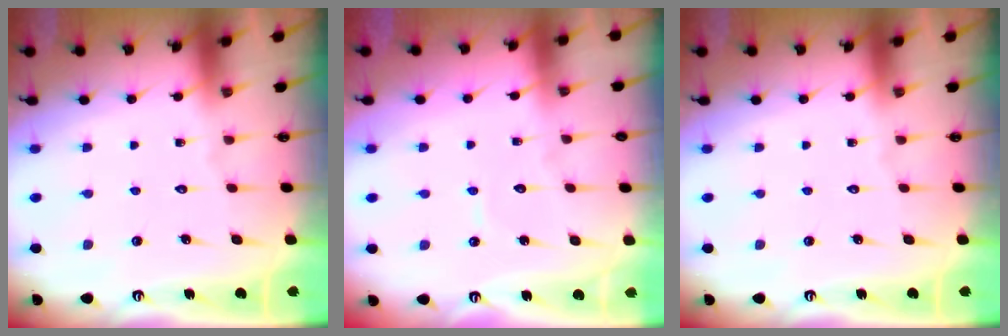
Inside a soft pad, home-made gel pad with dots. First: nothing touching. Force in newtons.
{"total": 4.4, "press": 4.4, "slide": 0.5}
{"total": 0.0}